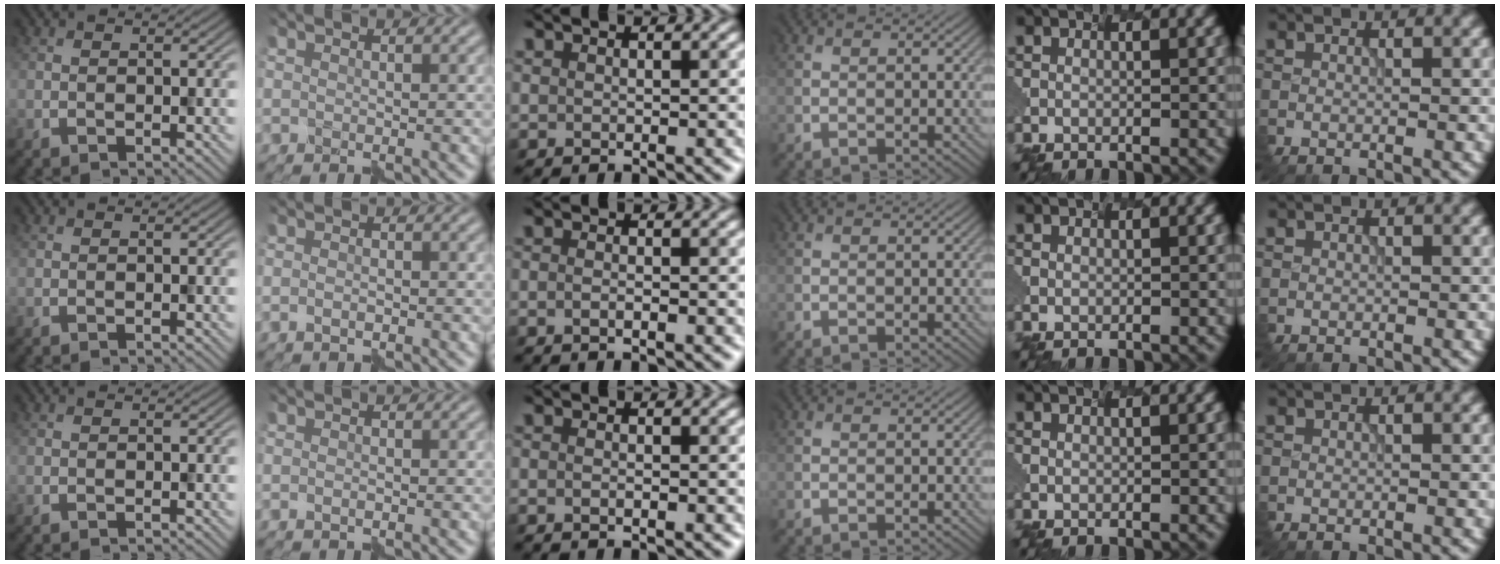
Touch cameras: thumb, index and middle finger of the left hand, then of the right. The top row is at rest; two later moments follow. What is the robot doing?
{"motion": "assemble", "object": "hinged jar"}